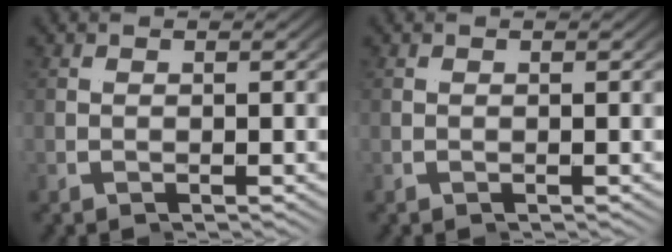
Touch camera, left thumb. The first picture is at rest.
{"total": 0.0}